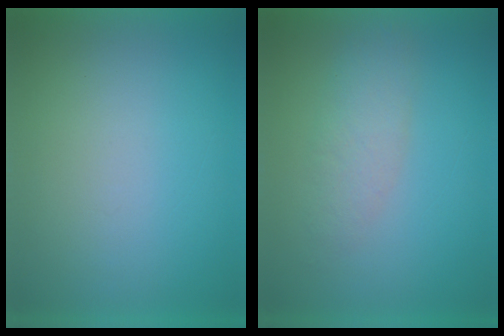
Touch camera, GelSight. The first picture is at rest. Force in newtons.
{"total": 2.9}